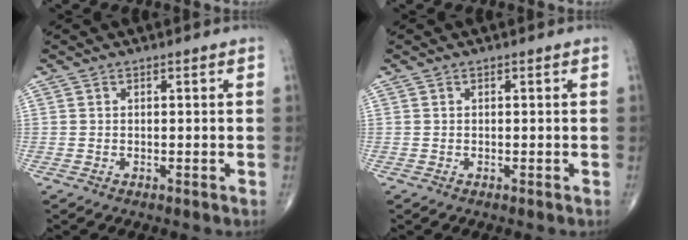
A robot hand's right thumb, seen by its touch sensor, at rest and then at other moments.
{"total": 0.0}